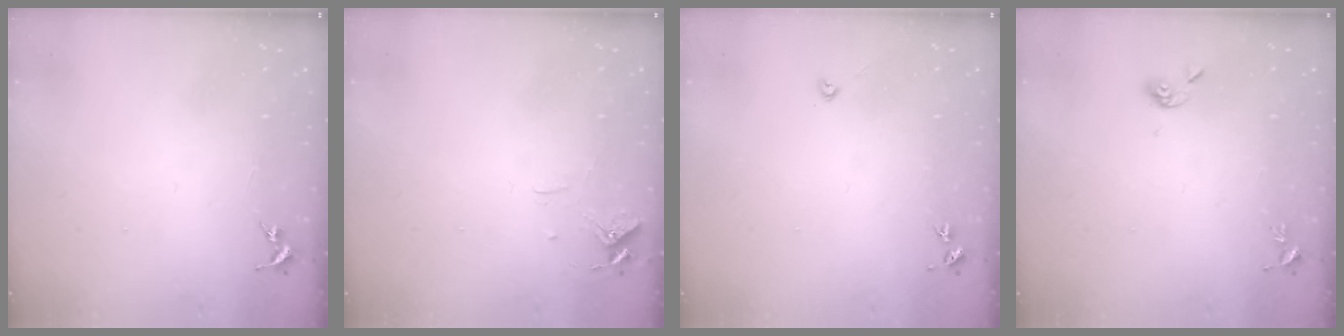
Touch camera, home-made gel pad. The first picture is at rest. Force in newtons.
{"total": 6.2, "press": 6.2, "slide": 0.5}
{"total": 2.2, "press": 2.2, "slide": 0.3}
{"total": 5.6, "press": 5.6, "slide": 1.0}